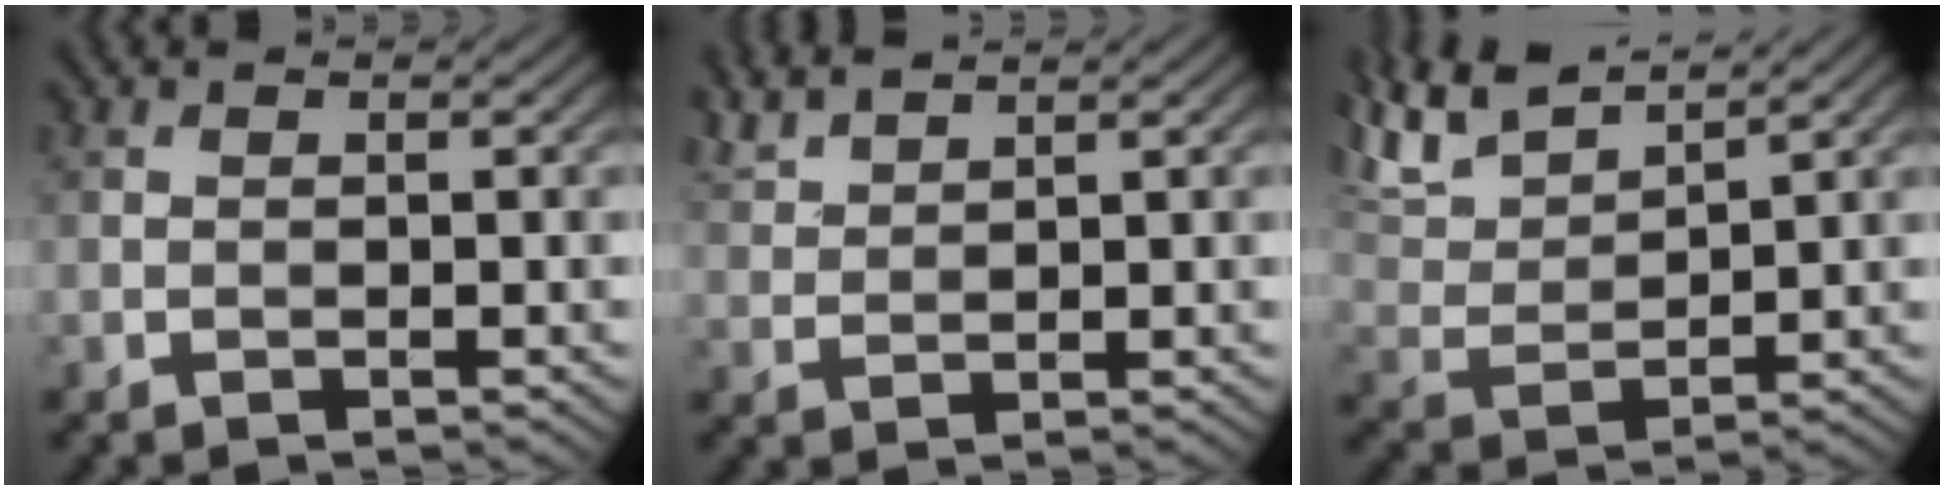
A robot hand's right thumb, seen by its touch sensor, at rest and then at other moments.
{"total": 3.4, "force": [3.1, 0.5, 1.3], "torque": [-0.034, 0.007, 0.070]}
{"total": 10.5, "force": [8.5, 2.9, 5.5], "torque": [-0.150, 0.021, 0.165]}